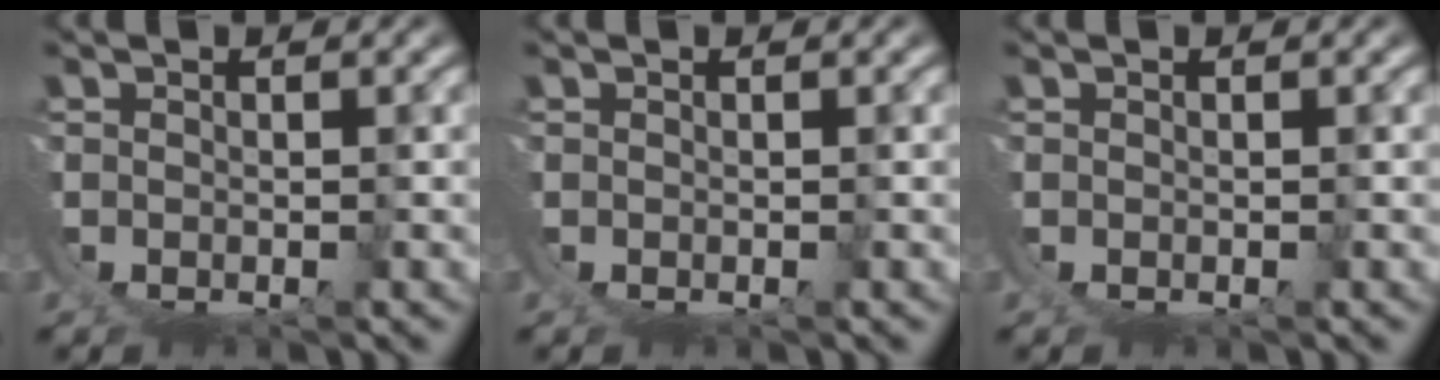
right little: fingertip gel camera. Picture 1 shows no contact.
{"total": 0.0}
{"total": 0.0}